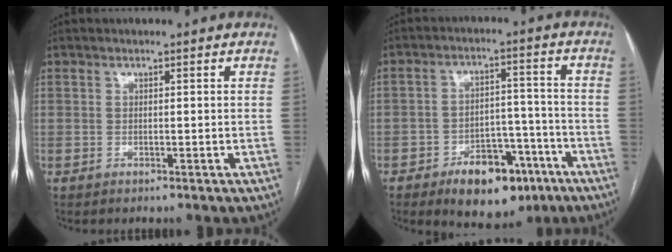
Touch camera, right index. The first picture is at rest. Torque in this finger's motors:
{"motor_torque": [0.66, -0.69, 0.50, 0.07]}